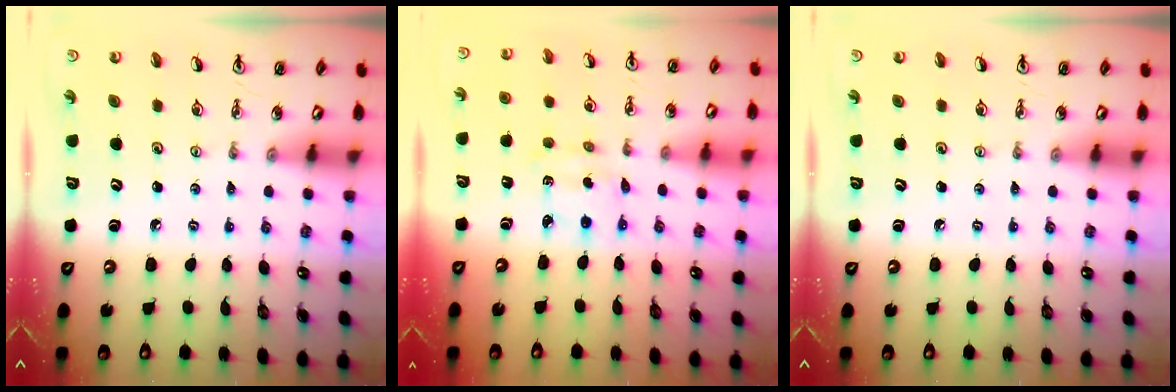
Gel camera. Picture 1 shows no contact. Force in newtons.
{"total": 2.5, "press": 2.5, "slide": 0.3}
{"total": 0.0}